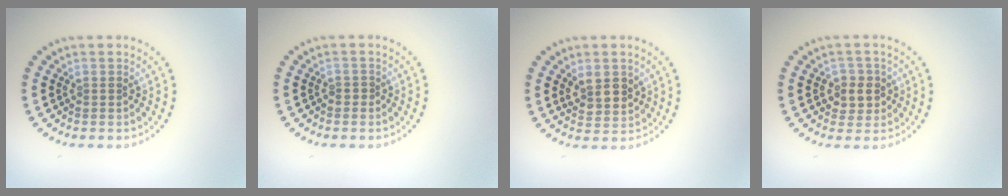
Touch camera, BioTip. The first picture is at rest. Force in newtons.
{"total": 0.6, "press": 0.3, "slide": 0.4}
{"total": 2.8, "press": 2.6, "slide": 1.1}
{"total": 2.5, "press": 2.4, "slide": 0.7}